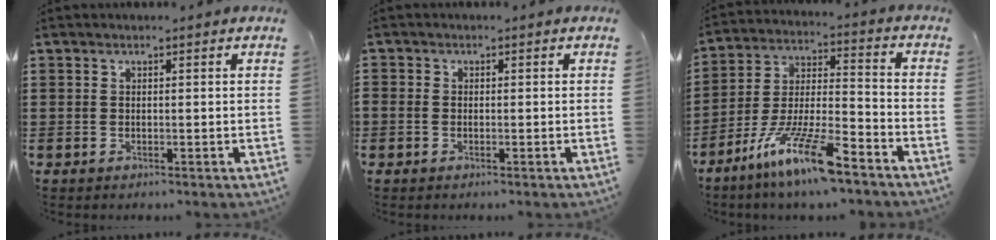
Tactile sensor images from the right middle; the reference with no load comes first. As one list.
[{"total": 0.9, "force": [-0.4, 0.6, 0.4], "torque": [-0.008, 0.003, -0.009]}, {"total": 12.2, "force": [-8.9, 1.8, 8.2], "torque": [-0.164, 0.012, -0.172]}]